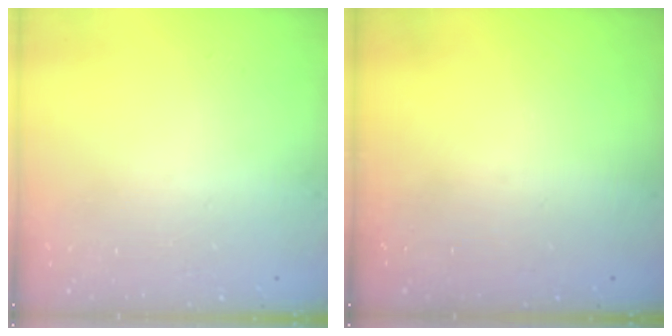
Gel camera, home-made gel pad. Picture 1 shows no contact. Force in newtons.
{"total": 0.0}